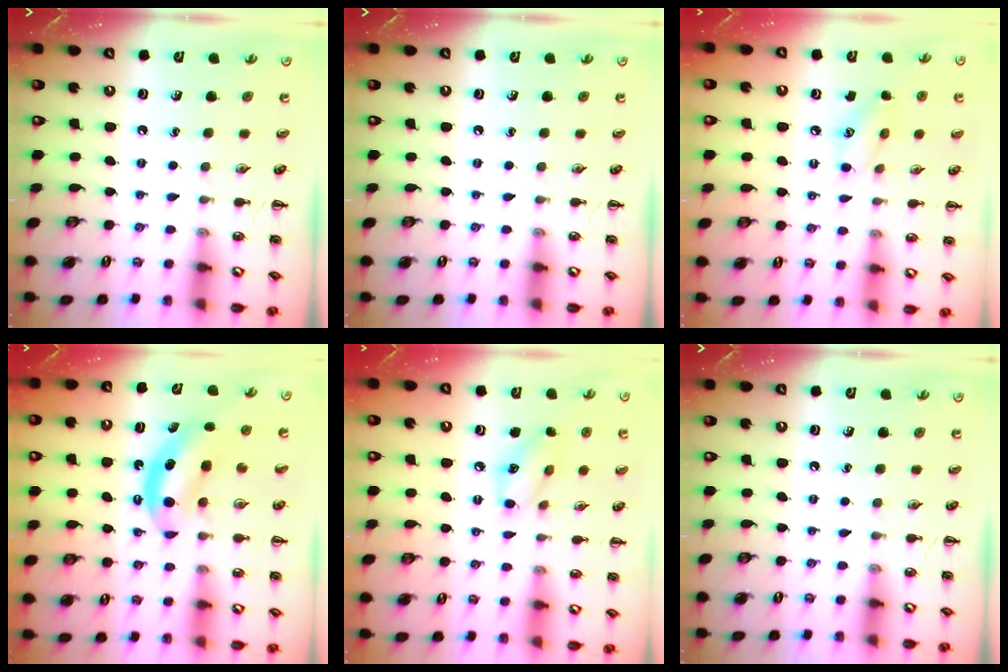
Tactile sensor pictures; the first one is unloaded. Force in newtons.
{"total": 0.0}
{"total": 7.0, "press": 7.0, "slide": 0.8}
{"total": 6.7, "press": 6.6, "slide": 1.0}
{"total": 8.3, "press": 8.3, "slide": 0.4}
{"total": 0.0}